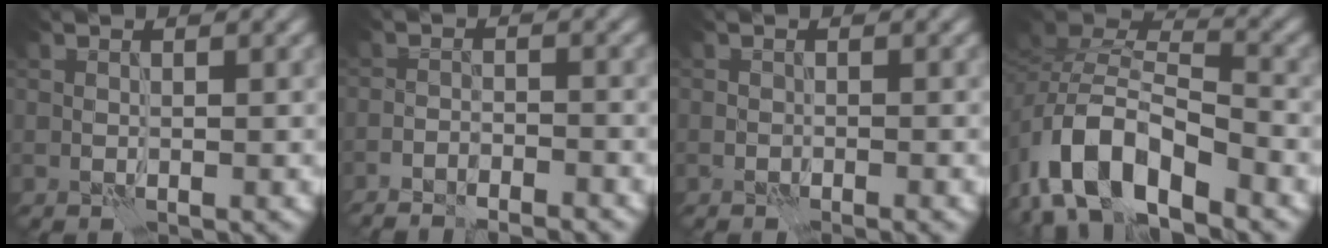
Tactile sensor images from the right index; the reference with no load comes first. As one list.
[{"total": 5.0, "force": [-4.9, 0.8, 0.9], "torque": [-0.009, 0.010, -0.068]}, {"total": 0.9, "force": [-0.9, 0.0, -0.1], "torque": [0.003, 0.001, -0.015]}, {"total": 9.7, "force": [-5.8, 5.2, 5.9], "torque": [-0.112, 0.000, -0.113]}]